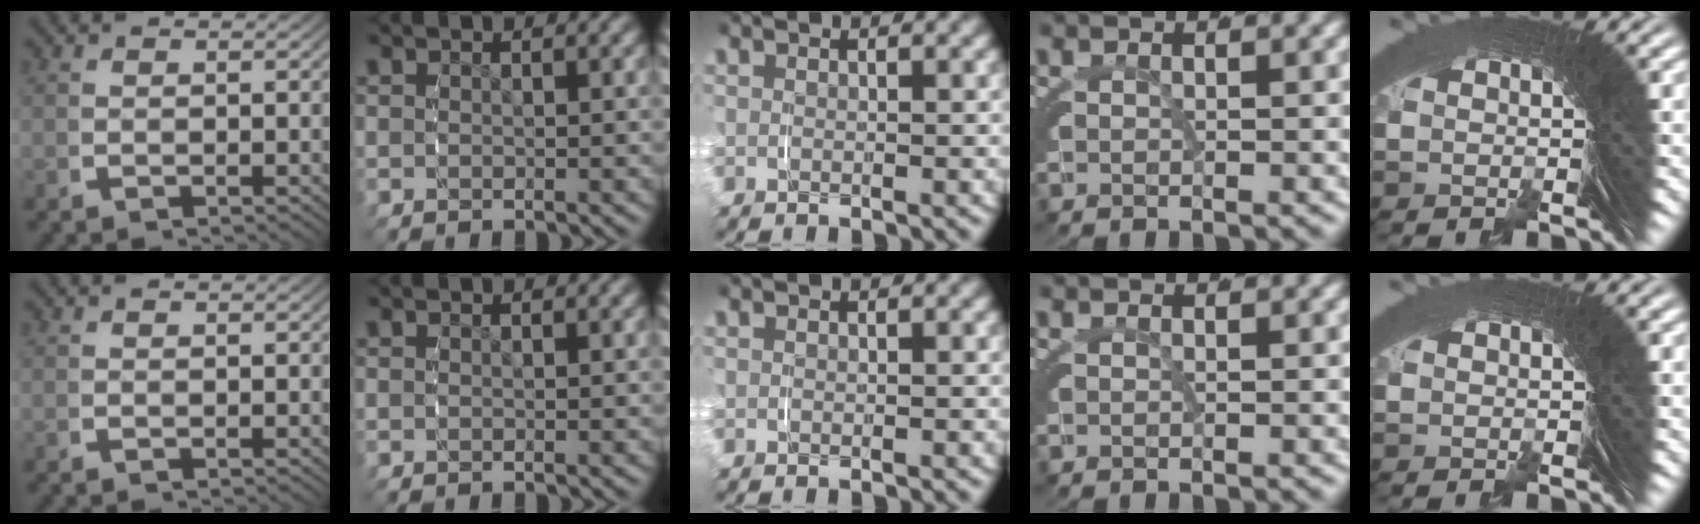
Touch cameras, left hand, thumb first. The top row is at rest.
{}